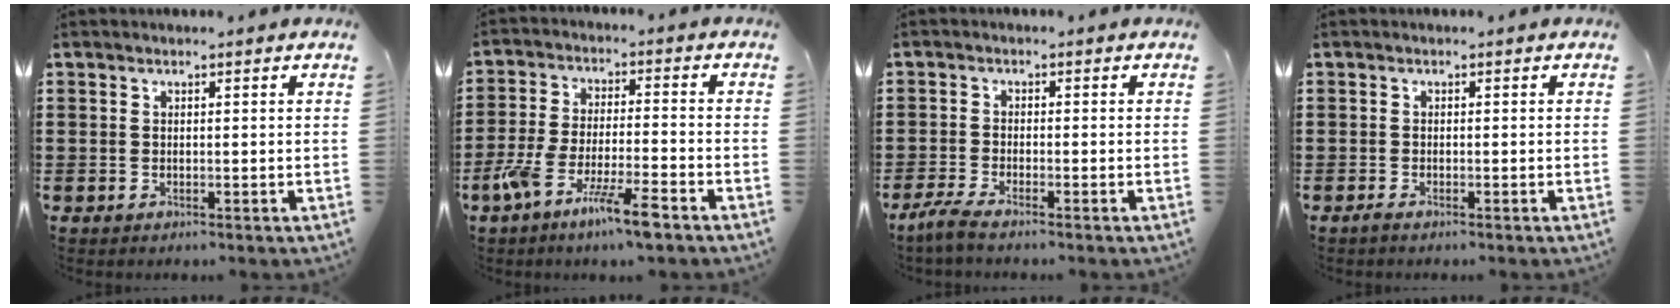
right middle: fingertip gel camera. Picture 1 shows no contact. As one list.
[{"total": 8.7, "force": [-6.2, 0.8, 6.1], "torque": [-0.129, -0.008, -0.119]}, {"total": 2.7, "force": [-2.2, -0.1, 1.6], "torque": [-0.043, -0.007, -0.047]}, {"total": 0.7, "force": [-0.6, 0.0, 0.4], "torque": [-0.011, -0.006, -0.010]}]